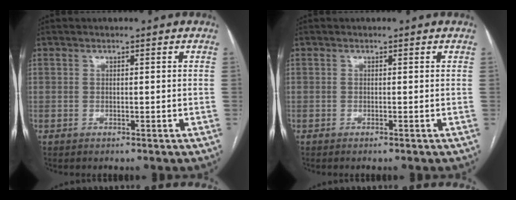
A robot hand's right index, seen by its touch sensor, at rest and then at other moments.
{"total": 0.0}